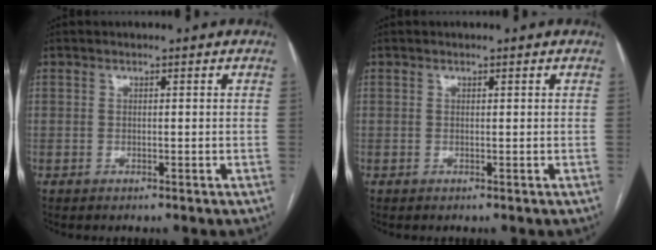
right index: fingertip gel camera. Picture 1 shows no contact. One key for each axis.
{"total": 0.0}